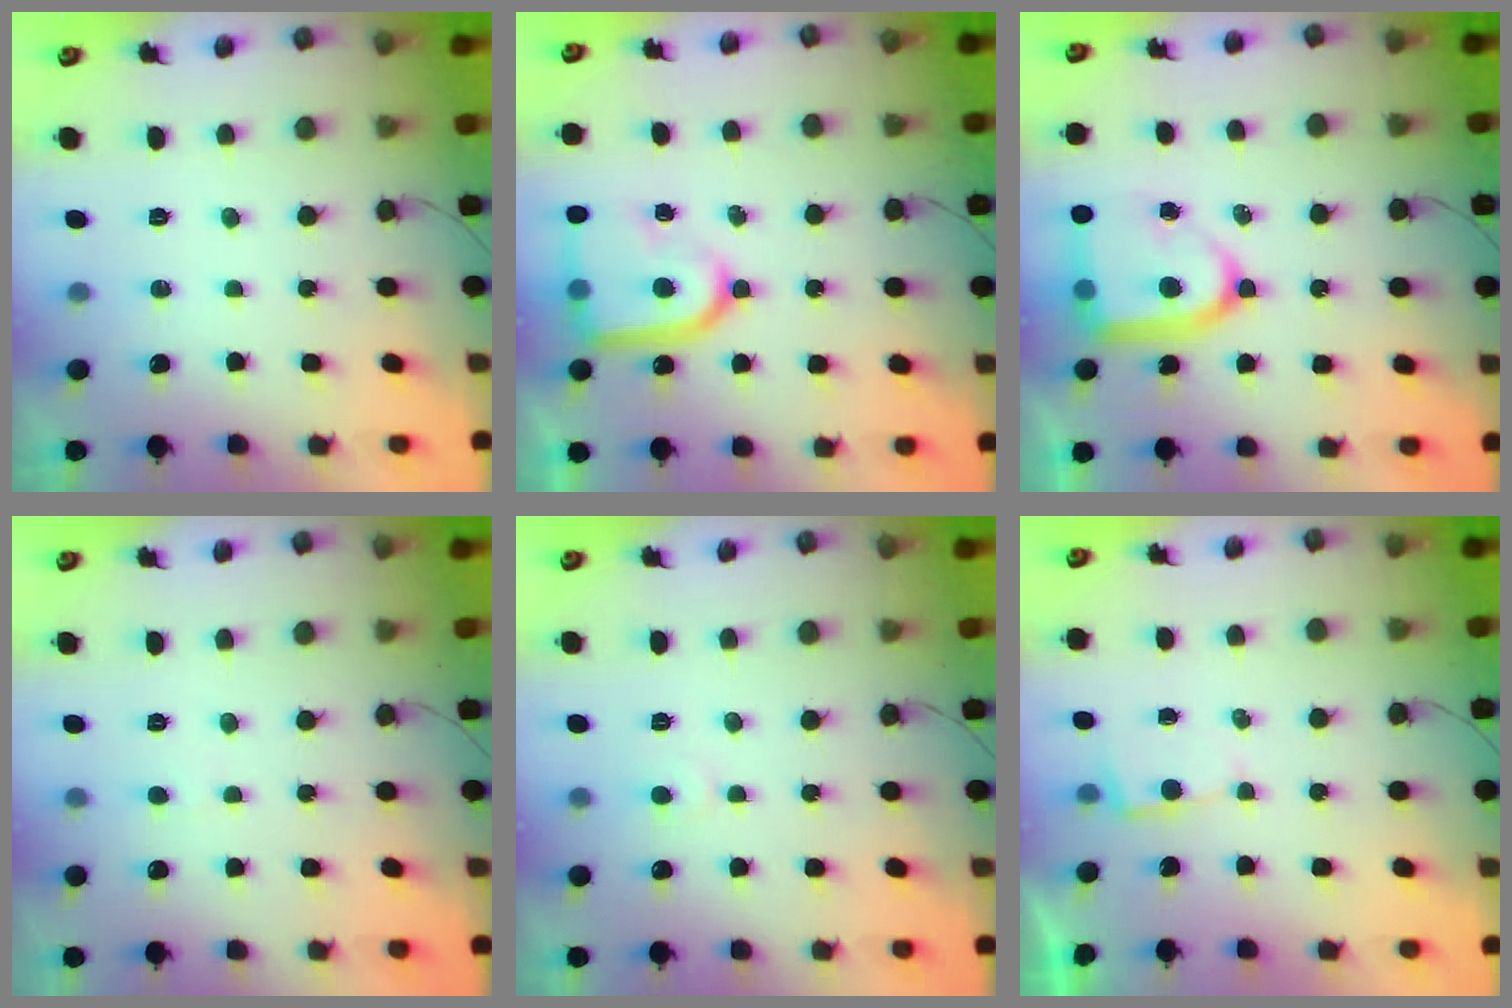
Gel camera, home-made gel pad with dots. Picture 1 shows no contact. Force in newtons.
{"total": 16.4, "press": 16.3, "slide": 1.6}
{"total": 17.2, "press": 17.1, "slide": 1.8}
{"total": 2.2, "press": 2.2, "slide": 0.2}
{"total": 4.8, "press": 4.7, "slide": 0.4}
{"total": 2.3, "press": 2.3, "slide": 0.3}